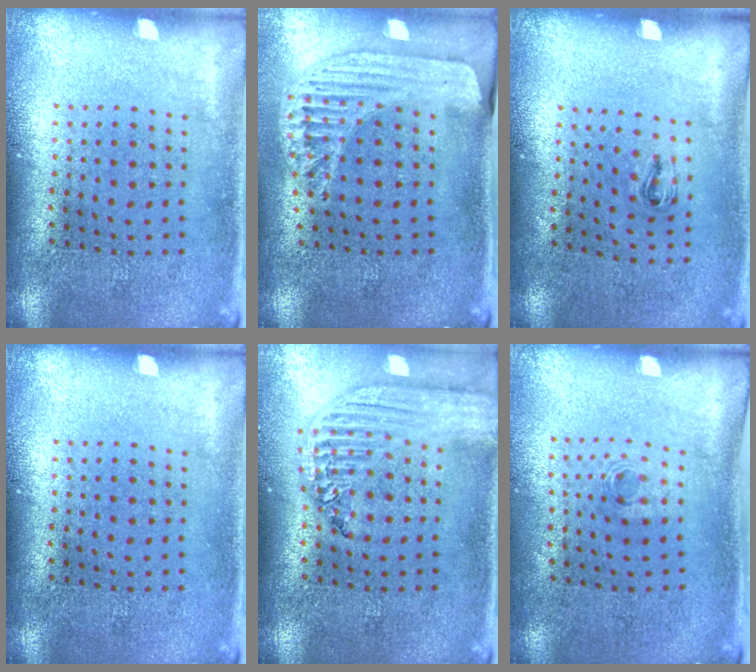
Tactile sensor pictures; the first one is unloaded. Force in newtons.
{"total": 1.5, "press": 1.5, "slide": 0.2}
{"total": 0.6, "press": 0.2, "slide": 0.5}
{"total": 0.0}
{"total": 2.2, "press": 1.9, "slide": 1.1}
{"total": 0.5, "press": 0.3, "slide": 0.4}